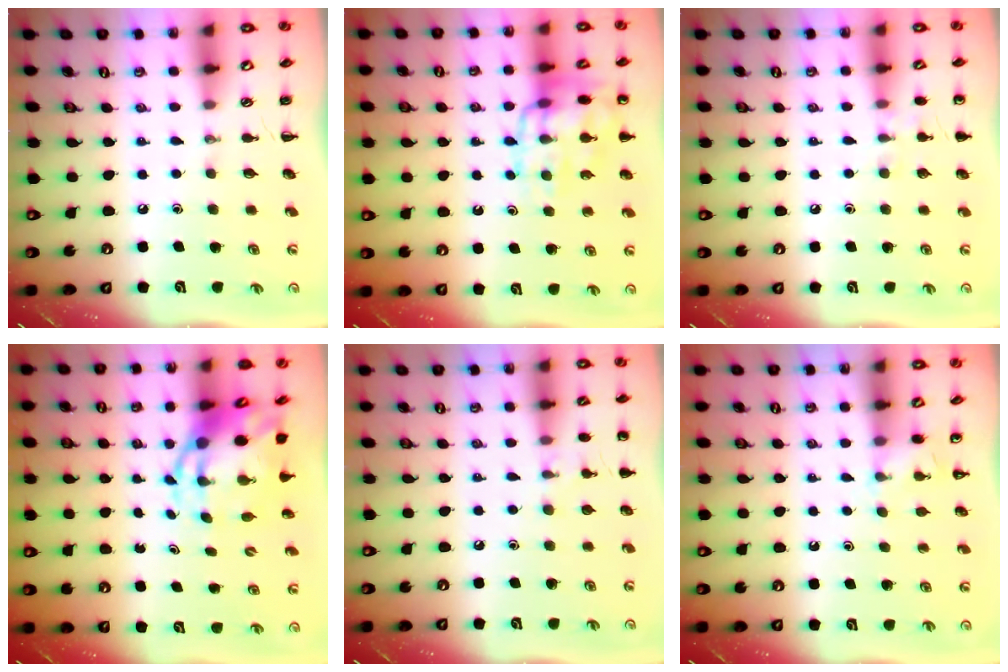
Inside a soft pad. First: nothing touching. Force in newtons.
{"total": 15.4, "press": 15.2, "slide": 1.9}
{"total": 6.0, "press": 5.7, "slide": 1.7}
{"total": 7.1, "press": 6.8, "slide": 2.1}
{"total": 8.0, "press": 7.7, "slide": 2.2}
{"total": 5.0, "press": 4.7, "slide": 1.6}